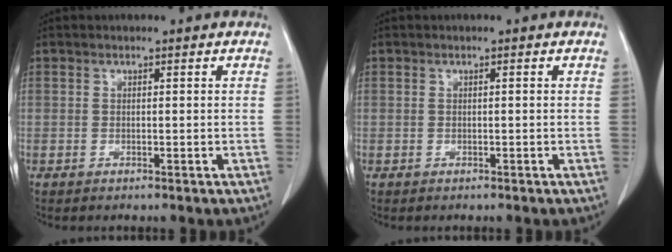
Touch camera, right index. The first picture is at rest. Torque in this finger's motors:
{"motor_torque": [-0.15, -0.08, 0.02, -0.01]}